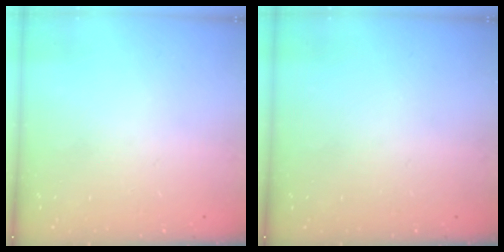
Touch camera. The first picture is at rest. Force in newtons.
{"total": 0.0}